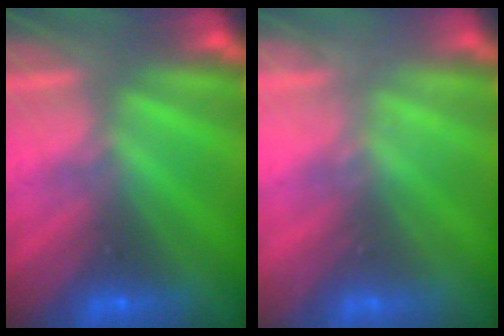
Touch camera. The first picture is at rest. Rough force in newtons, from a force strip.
{"total": 2.1}